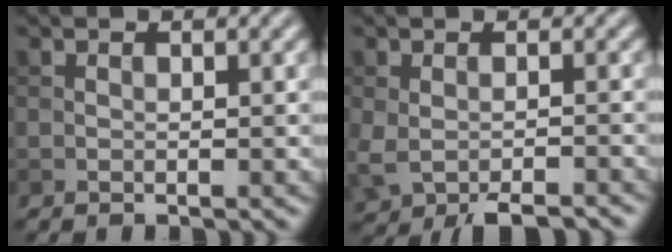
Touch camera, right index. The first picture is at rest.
{"total": 5.0, "force": [-3.2, 2.1, 3.2], "torque": [-0.063, -0.018, -0.051]}